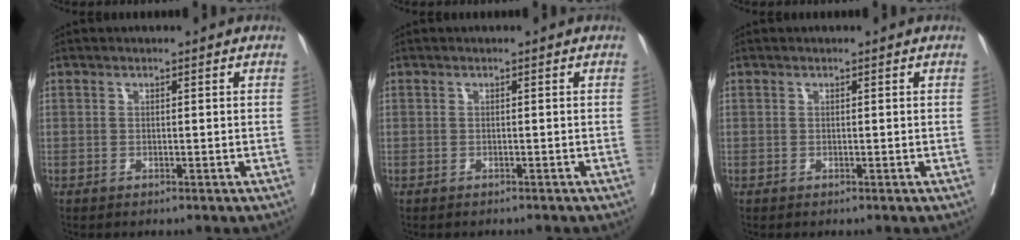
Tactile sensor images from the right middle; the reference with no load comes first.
{"total": 1.5, "force": [-1.4, 0.4, 0.4], "torque": [-0.010, -0.002, -0.020]}
{"total": 0.0}